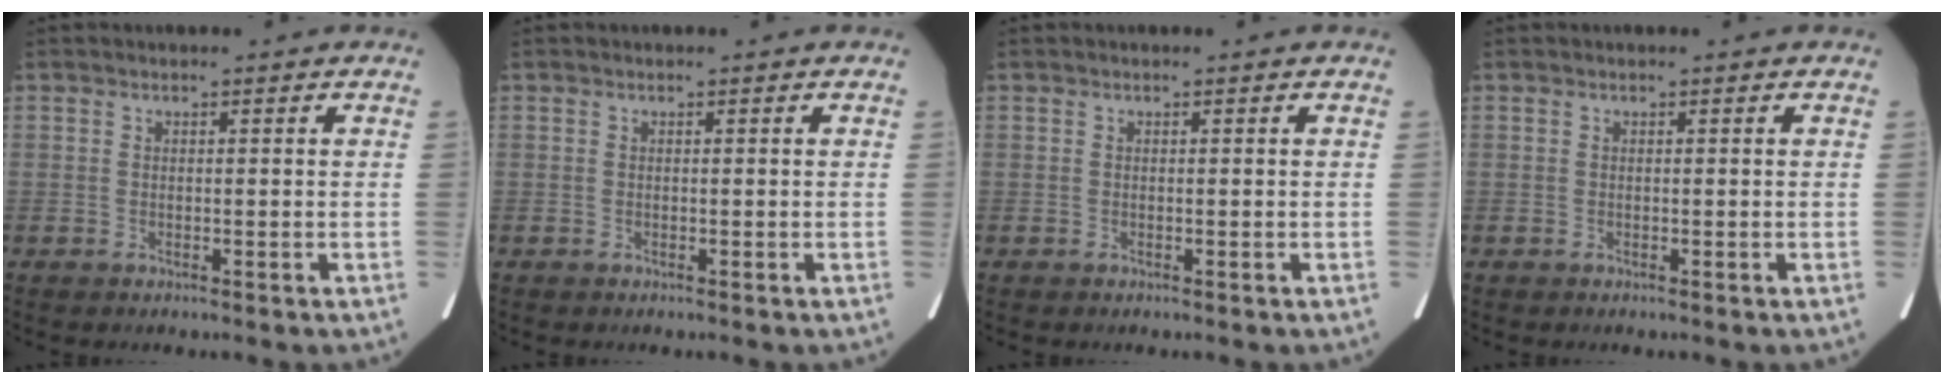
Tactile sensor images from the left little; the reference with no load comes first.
{"total": 0.0}
{"total": 0.0}
{"total": 0.0}